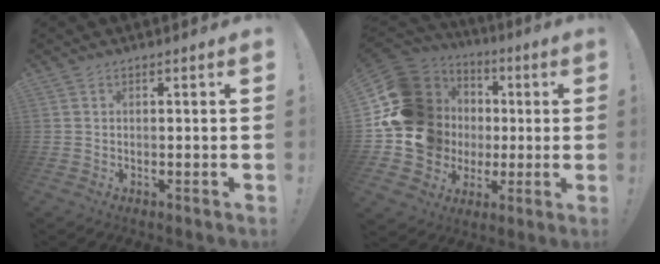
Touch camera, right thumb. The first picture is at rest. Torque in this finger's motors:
{"motor_torque": [2.36, 2.64, 0.92, -0.74, 0.10]}